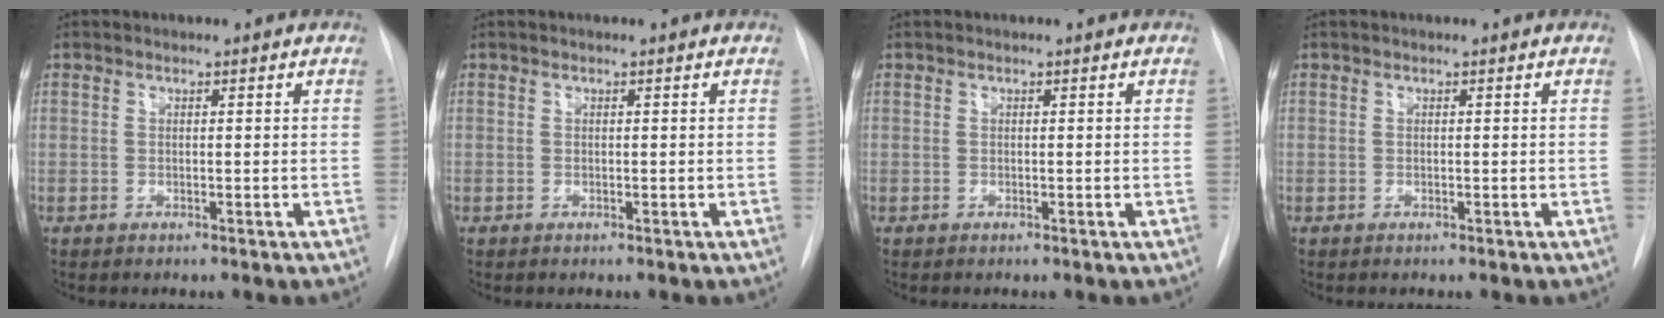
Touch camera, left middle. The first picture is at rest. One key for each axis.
{"total": 0.0}
{"total": 0.0}
{"total": 0.0}